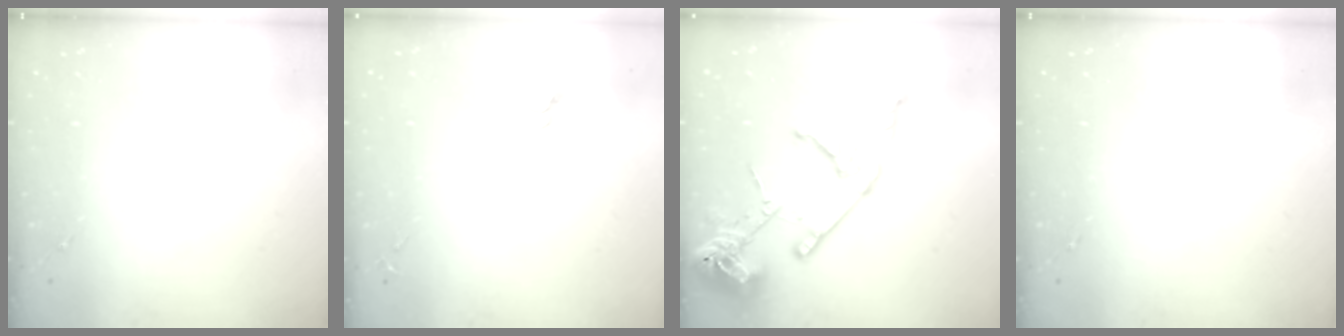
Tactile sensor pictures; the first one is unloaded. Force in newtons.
{"total": 3.9, "press": 3.9, "slide": 0.3}
{"total": 24.0, "press": 23.9, "slide": 2.5}
{"total": 0.0}